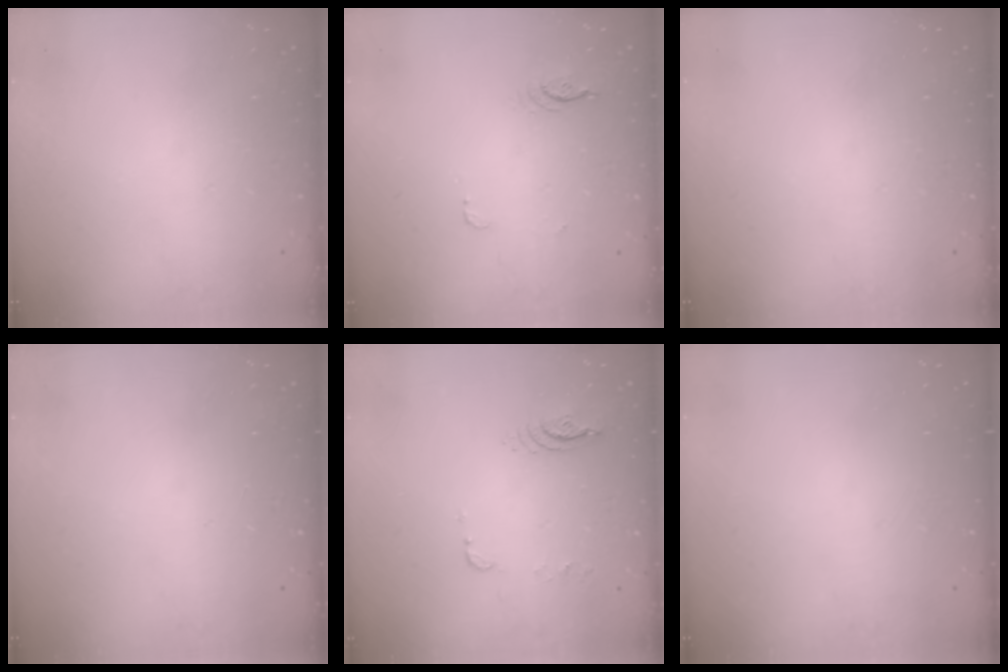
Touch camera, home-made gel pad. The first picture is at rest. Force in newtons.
{"total": 3.9, "press": 3.6, "slide": 1.7}
{"total": 0.0}
{"total": 0.0}
{"total": 6.7, "press": 6.7, "slide": 0.5}
{"total": 0.0}